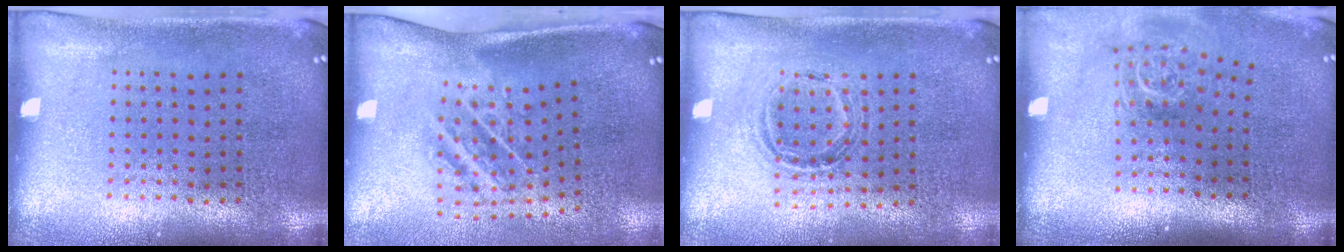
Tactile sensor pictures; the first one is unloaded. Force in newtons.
{"total": 1.9, "press": 1.1, "slide": 1.6}
{"total": 1.0, "press": 0.9, "slide": 0.3}
{"total": 1.8, "press": 1.3, "slide": 1.3}